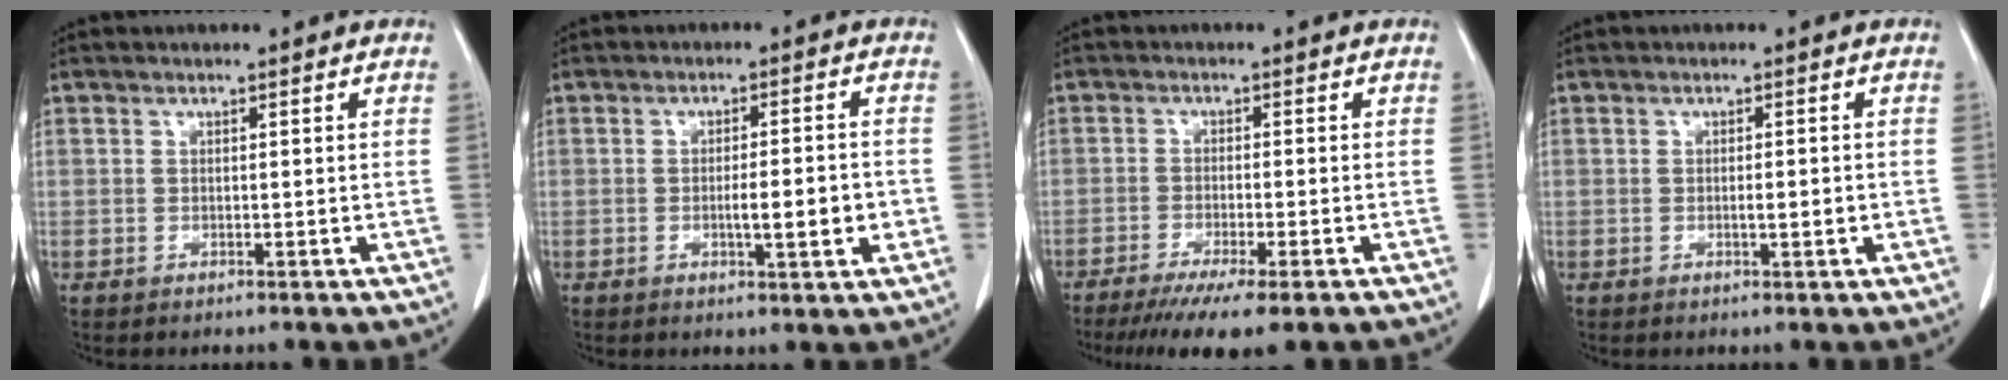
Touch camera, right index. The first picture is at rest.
{"total": 5.7, "force": [-1.3, 0.9, 5.5], "torque": [-0.086, -0.001, -0.013]}
{"total": 10.5, "force": [-7.9, 0.8, 6.8], "torque": [-0.090, -0.022, -0.119]}
{"total": 1.7, "force": [-0.3, 0.4, 1.6], "torque": [-0.029, 0.000, -0.002]}